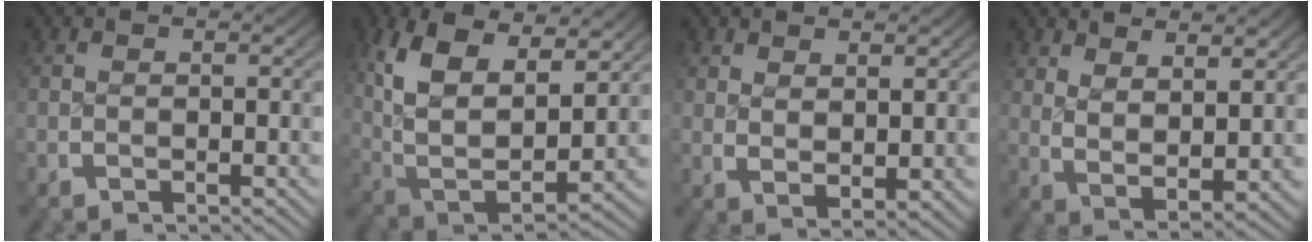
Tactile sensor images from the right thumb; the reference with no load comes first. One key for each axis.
{"total": 12.7, "fx": 0.9, "fy": 8.8, "fz": 9.1, "tx": -0.238, "ty": -0.058, "tz": 0.043}
{"total": 2.4, "fx": 1.5, "fy": 1.0, "fz": 1.6, "tx": -0.025, "ty": -0.008, "tz": 0.039}
{"total": 4.9, "fx": 1.6, "fy": 2.7, "fz": 3.8, "tx": -0.078, "ty": -0.023, "tz": 0.043}